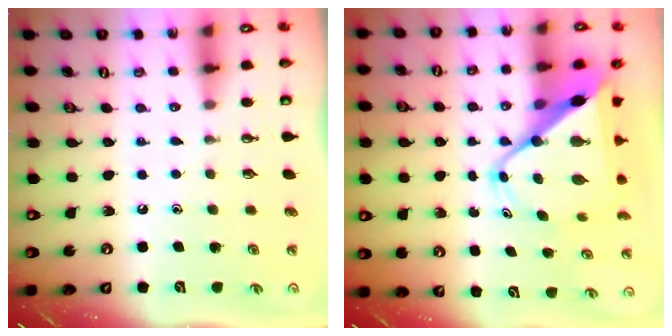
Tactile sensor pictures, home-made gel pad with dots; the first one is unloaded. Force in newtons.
{"total": 13.7, "press": 13.6, "slide": 1.1}